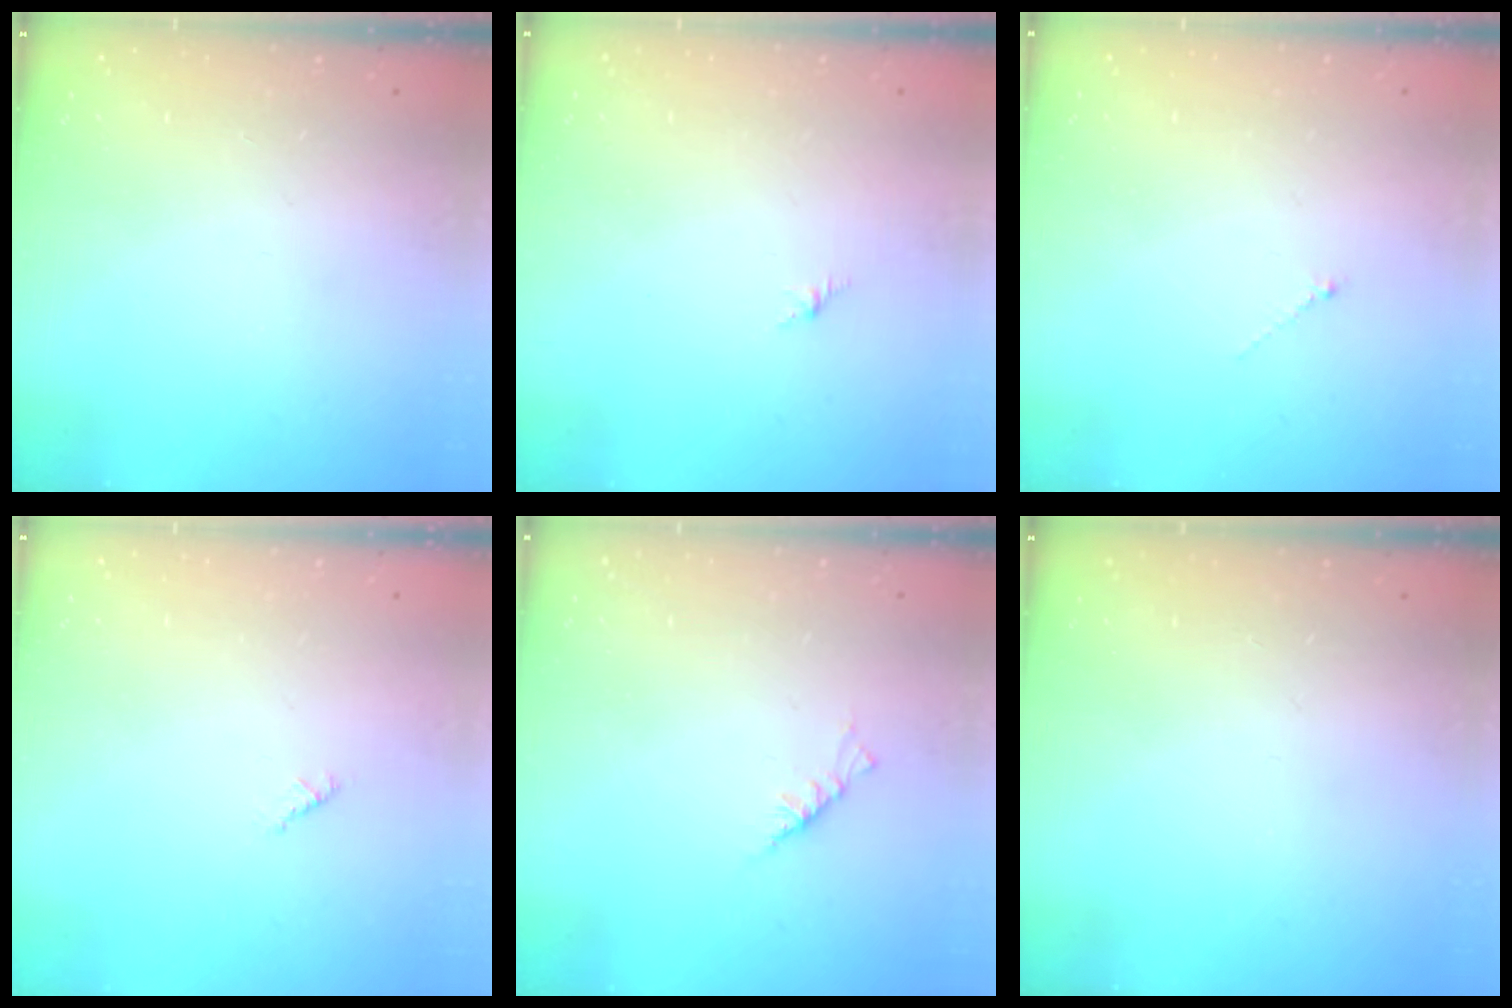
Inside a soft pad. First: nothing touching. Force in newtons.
{"total": 0.0}
{"total": 0.0}
{"total": 0.6, "press": 0.6, "slide": 0.2}
{"total": 2.3, "press": 2.2, "slide": 0.5}
{"total": 0.0}